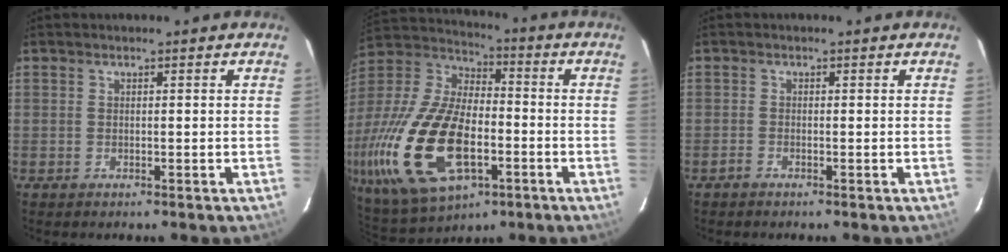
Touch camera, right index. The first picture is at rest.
{"total": 28.5, "force": [-8.8, 14.7, 22.9], "torque": [-0.512, -0.044, -0.148]}
{"total": 0.8, "force": [-0.8, 0.2, 0.3], "torque": [-0.011, 0.001, -0.019]}